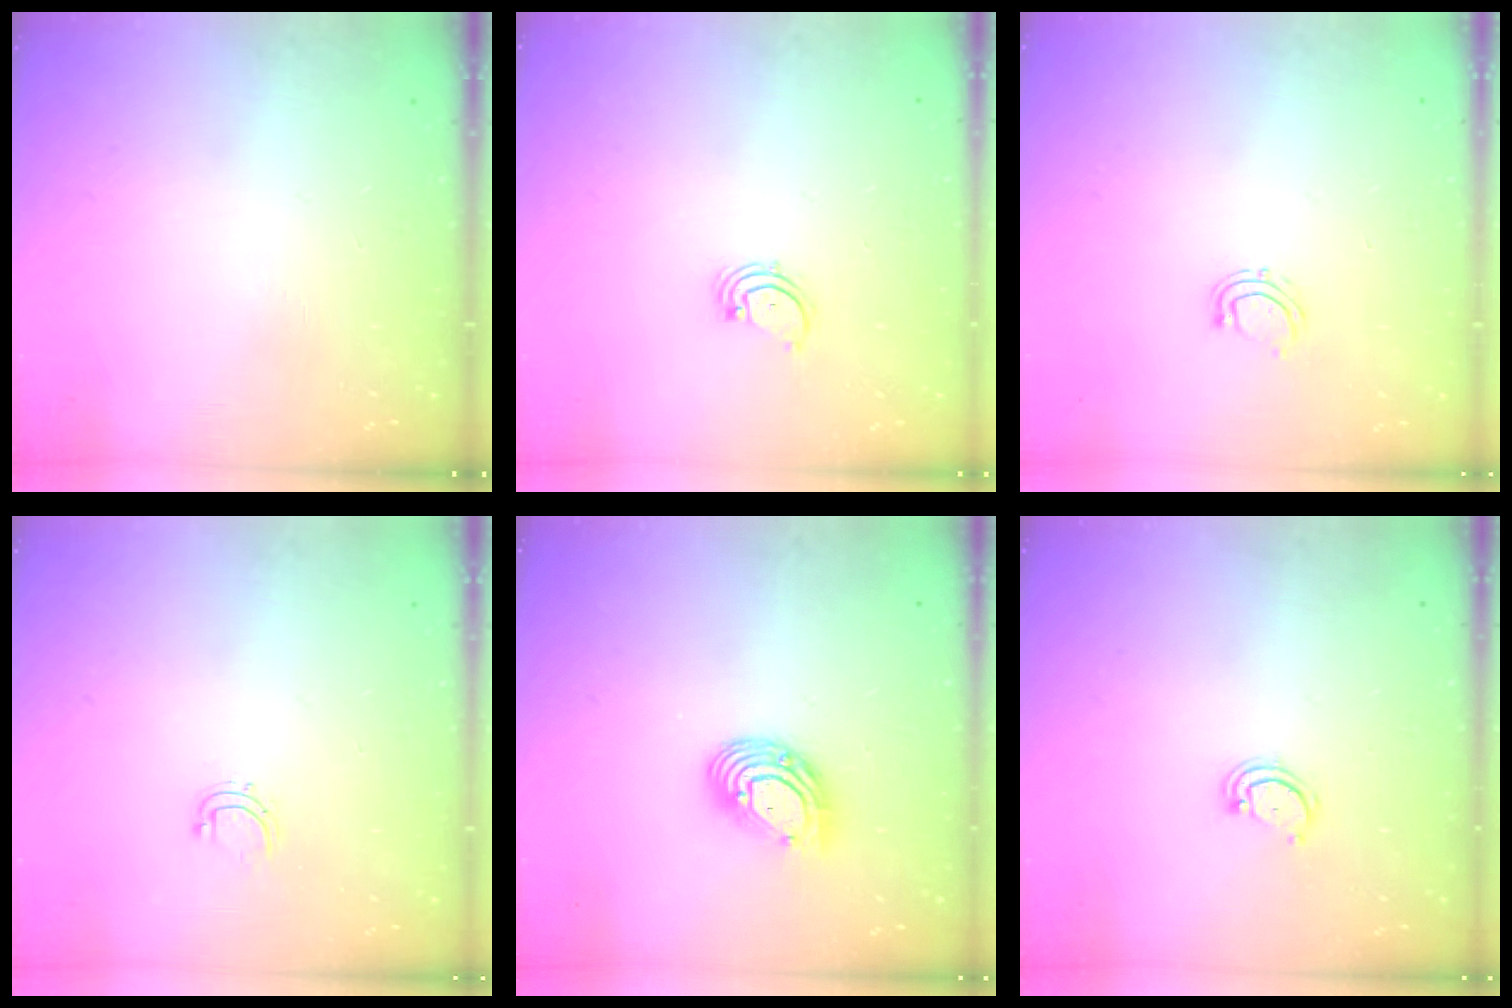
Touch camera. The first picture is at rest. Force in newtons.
{"total": 1.7, "press": 1.6, "slide": 0.2}
{"total": 5.0, "press": 4.9, "slide": 0.7}
{"total": 3.8, "press": 3.8, "slide": 0.3}
{"total": 9.9, "press": 9.8, "slide": 1.2}
{"total": 2.6, "press": 2.6, "slide": 0.3}